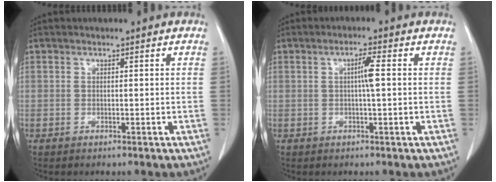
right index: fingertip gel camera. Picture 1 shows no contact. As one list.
[{"total": 2.9, "force": [0.4, 0.1, 2.8], "torque": [-0.046, 0.005, 0.008]}]